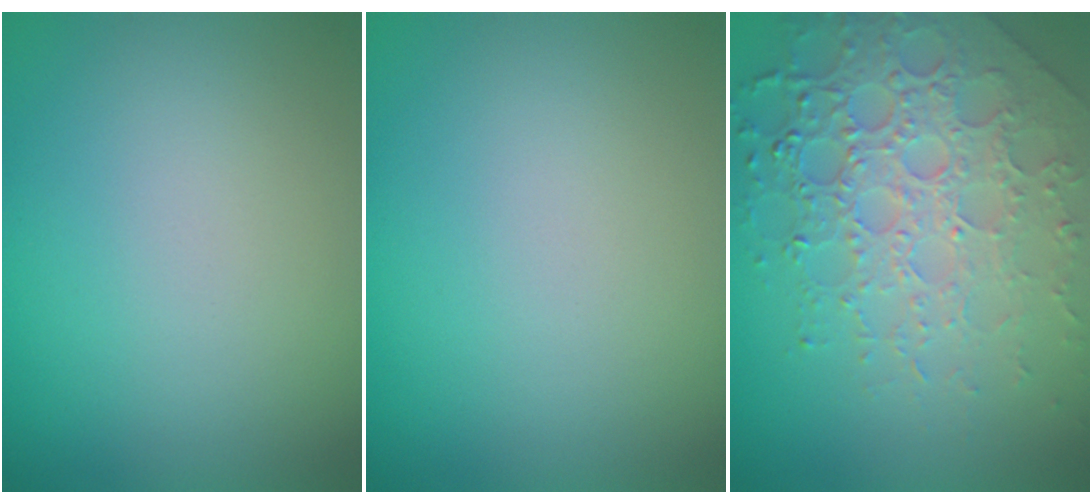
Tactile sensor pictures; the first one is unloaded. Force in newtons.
{"total": 0.0}
{"total": 7.8, "press": 5.4, "slide": 5.6}